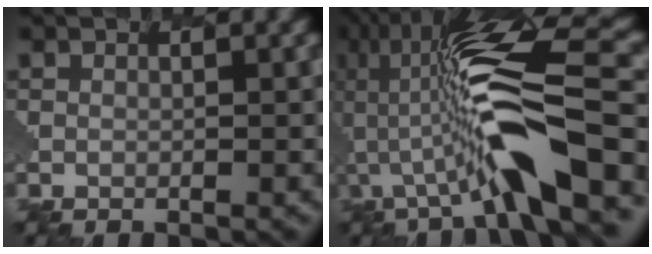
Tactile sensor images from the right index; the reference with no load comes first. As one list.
[{"total": 8.5, "force": [-1.1, 1.3, 8.4], "torque": [-0.179, 0.045, -0.051]}]